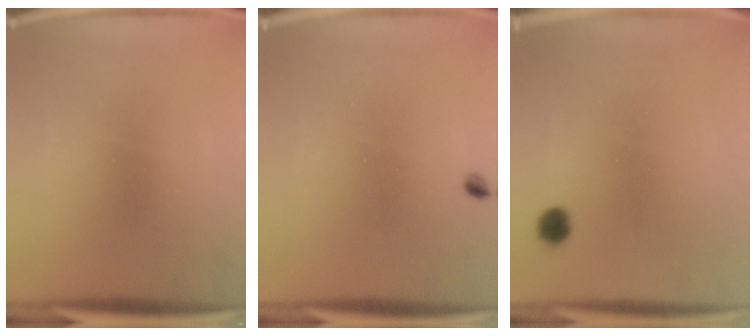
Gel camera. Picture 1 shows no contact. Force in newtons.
{"total": 1.0}
{"total": 2.6}